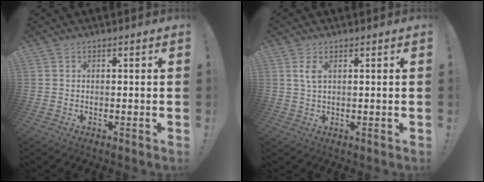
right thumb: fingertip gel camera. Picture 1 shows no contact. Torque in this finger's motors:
{"motor_torque": [-0.01, 0.17, 0.59, -0.16, 0.07]}